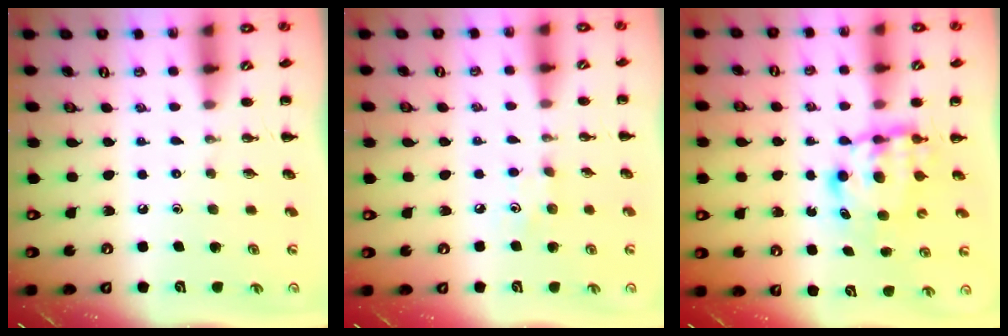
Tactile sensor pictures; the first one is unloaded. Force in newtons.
{"total": 4.5, "press": 4.3, "slide": 1.3}
{"total": 5.6, "press": 5.6, "slide": 0.5}